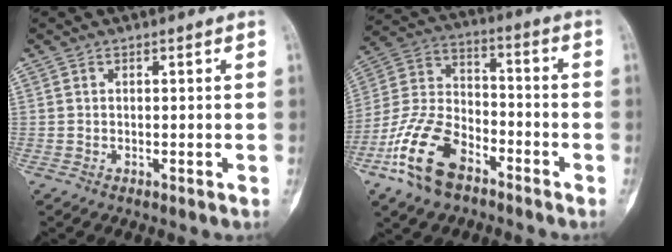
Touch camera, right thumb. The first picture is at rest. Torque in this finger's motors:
{"motor_torque": [0.12, 0.76, 0.61, 0.25, 0.06]}